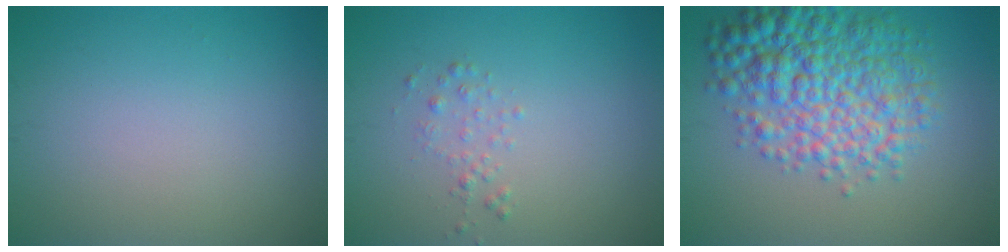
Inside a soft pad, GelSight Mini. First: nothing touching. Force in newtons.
{"total": 1.1, "press": 1.1, "slide": 0.1}
{"total": 8.1, "press": 8.1, "slide": 0.1}